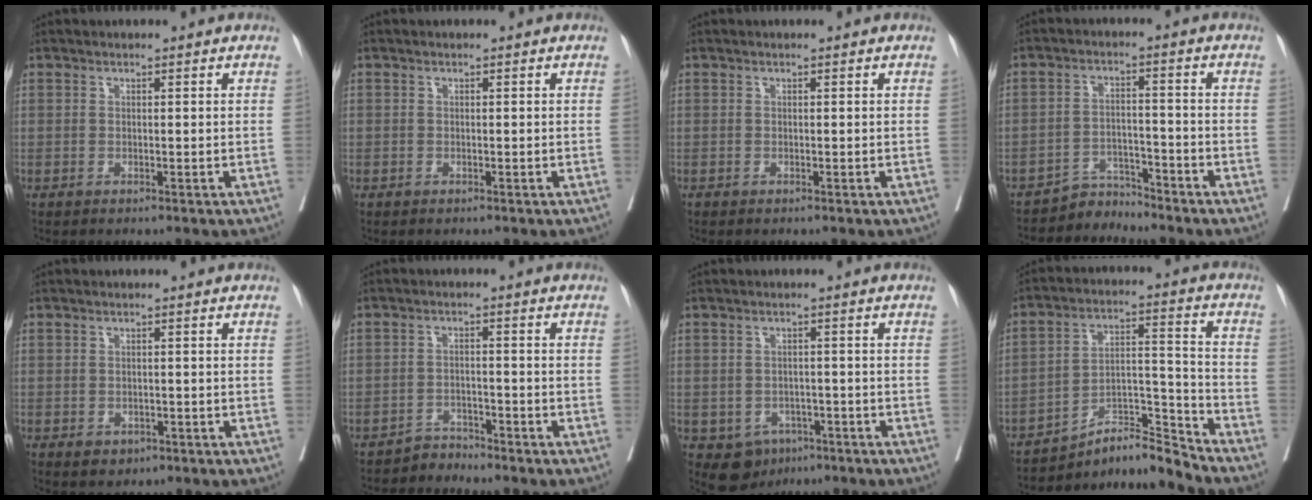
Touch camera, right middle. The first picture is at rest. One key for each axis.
{"total": 0.7, "fx": -0.3, "fy": 0.6, "fz": -0.1, "tx": 0.003, "ty": 0.006, "tz": -0.011}
{"total": 0.0}
{"total": 4.0, "fx": -3.9, "fy": 0.5, "fz": -1.0, "tx": 0.025, "ty": 0.004, "tz": -0.066}
{"total": 2.6, "fx": -1.3, "fy": 1.9, "fz": 1.1, "tx": -0.013, "ty": 0.001, "tz": -0.009}
{"total": 2.5, "fx": -2.3, "fy": 0.4, "fz": -0.7, "tx": 0.019, "ty": -0.006, "tz": -0.041}
{"total": 5.1, "fx": -2.7, "fy": 4.1, "fz": 1.4, "tx": -0.017, "ty": 0.005, "tz": -0.031}
{"total": 9.4, "fx": -9.2, "fy": -0.5, "fz": 1.7, "tx": -0.023, "ty": 0.046, "tz": -0.159}